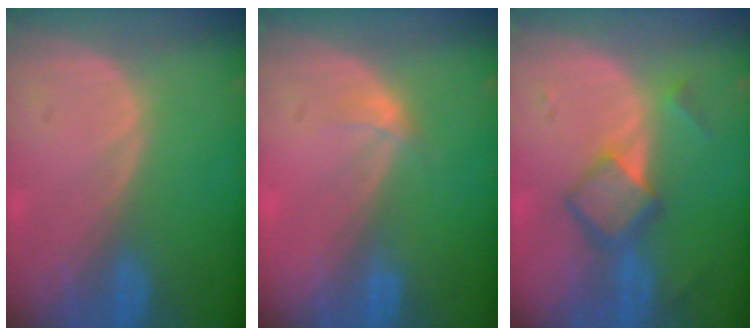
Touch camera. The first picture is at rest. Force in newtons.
{"total": 1.2, "press": 1.2, "slide": 0.1}
{"total": 6.0, "press": 5.1, "slide": 3.1}